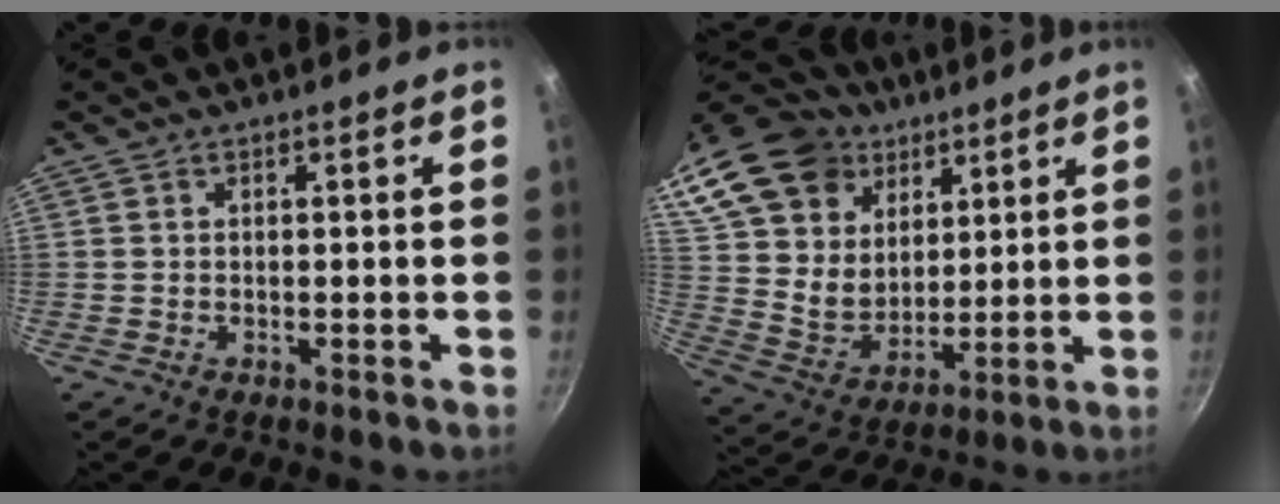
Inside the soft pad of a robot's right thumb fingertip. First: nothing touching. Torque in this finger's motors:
{"motor_torque": [0.06, 2.33, 0.48, -0.25, 0.18]}